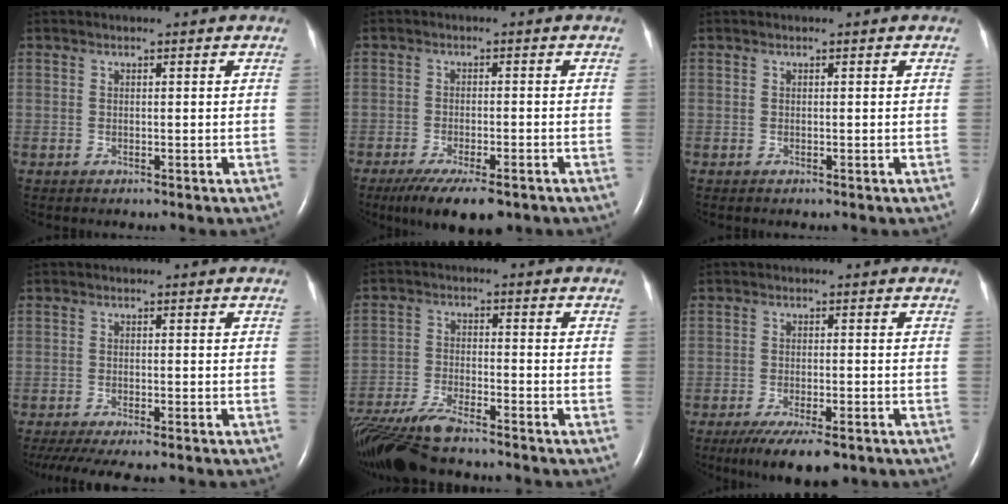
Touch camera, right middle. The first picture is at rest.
{"total": 9.9, "force": [-7.1, 2.6, 6.4], "torque": [-0.099, -0.017, -0.107]}
{"total": 0.0}
{"total": 10.8, "force": [-9.0, 1.8, 5.7], "torque": [-0.090, -0.013, -0.131]}
{"total": 11.2, "force": [-9.9, 1.1, 5.2], "torque": [-0.097, -0.025, -0.171]}
{"total": 9.0, "force": [-6.3, 2.4, 5.9], "torque": [-0.091, -0.017, -0.096]}